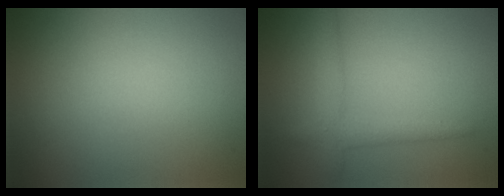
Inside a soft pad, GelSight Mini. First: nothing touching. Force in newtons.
{"total": 2.7, "press": 2.7, "slide": 0.0}